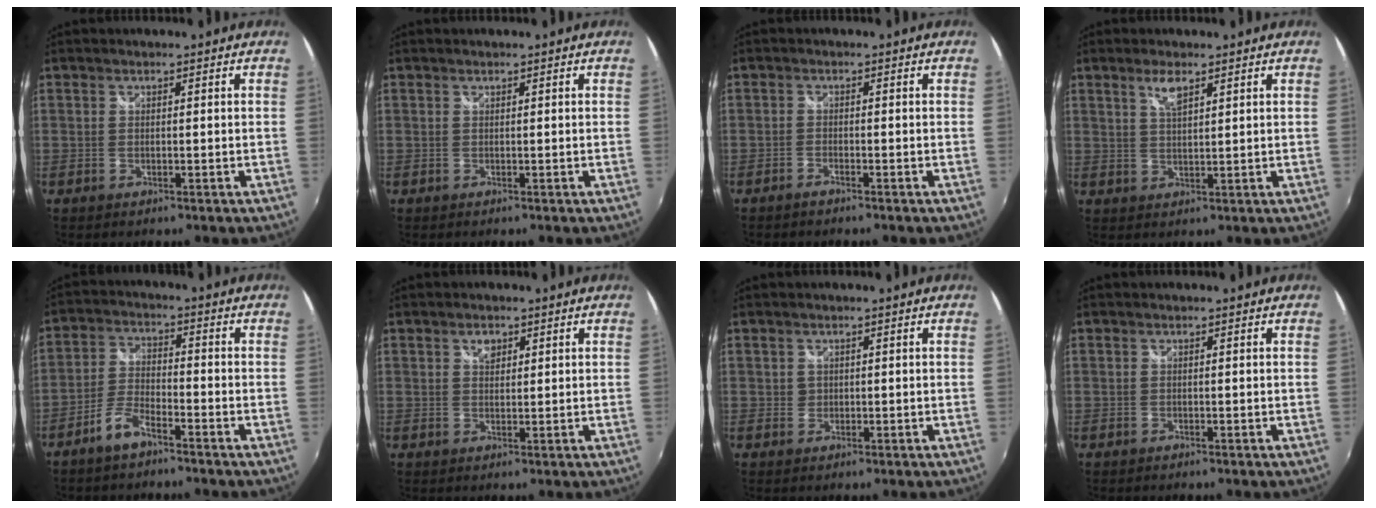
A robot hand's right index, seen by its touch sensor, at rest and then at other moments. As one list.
[{"total": 0.0}, {"total": 1.2, "force": [-1.0, 0.3, 0.5], "torque": [-0.020, -0.001, -0.024]}, {"total": 3.7, "force": [2.3, 1.1, 2.7], "torque": [-0.049, 0.001, 0.043]}, {"total": 5.4, "force": [-4.0, 1.7, 3.2], "torque": [-0.082, 0.006, -0.080]}, {"total": 2.3, "force": [1.2, 1.6, 1.2], "torque": [-0.015, 0.005, 0.020]}, {"total": 1.2, "force": [0.3, 1.2, 0.1], "torque": [0.003, 0.002, 0.004]}, {"total": 0.0}]